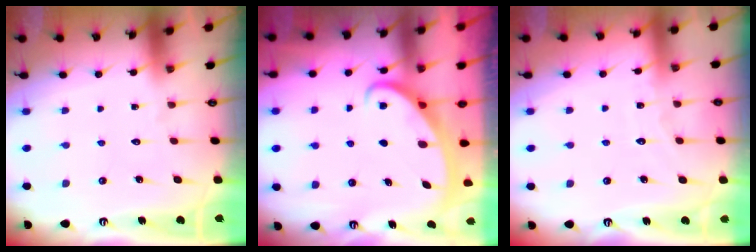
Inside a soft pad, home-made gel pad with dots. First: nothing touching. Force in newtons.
{"total": 2.7, "press": 2.6, "slide": 0.3}
{"total": 4.1, "press": 4.1, "slide": 0.5}